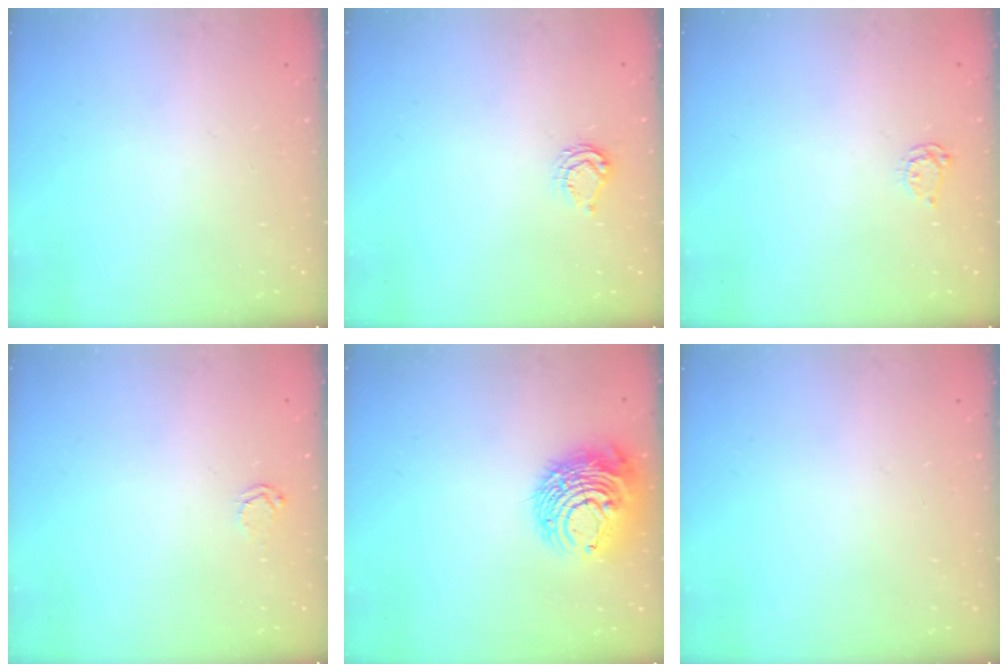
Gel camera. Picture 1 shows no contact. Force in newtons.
{"total": 4.6, "press": 4.5, "slide": 0.6}
{"total": 3.8, "press": 3.8, "slide": 0.4}
{"total": 2.9, "press": 2.9, "slide": 0.3}
{"total": 11.7, "press": 11.6, "slide": 1.2}
{"total": 0.0}